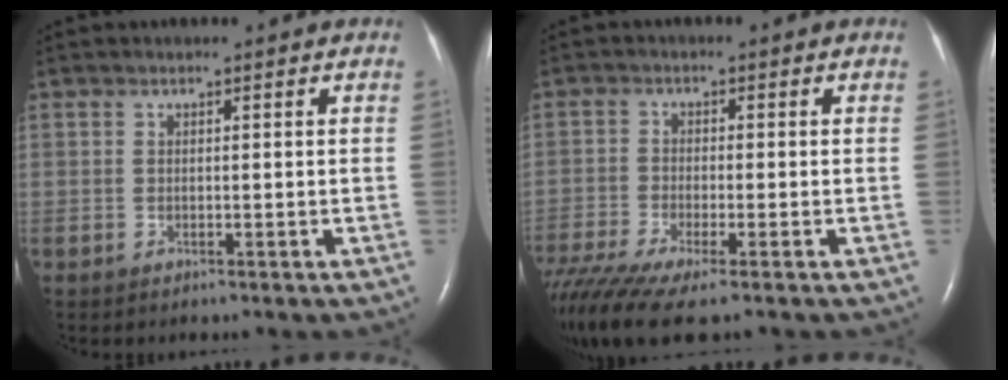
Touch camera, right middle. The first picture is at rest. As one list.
[{"total": 10.0, "force": [-7.6, 1.0, 6.3], "torque": [-0.121, -0.020, -0.135]}]